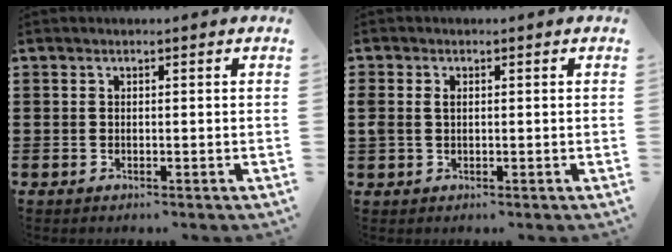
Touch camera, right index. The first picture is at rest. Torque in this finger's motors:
{"motor_torque": [0.12, -0.03, 0.07, 0.08]}